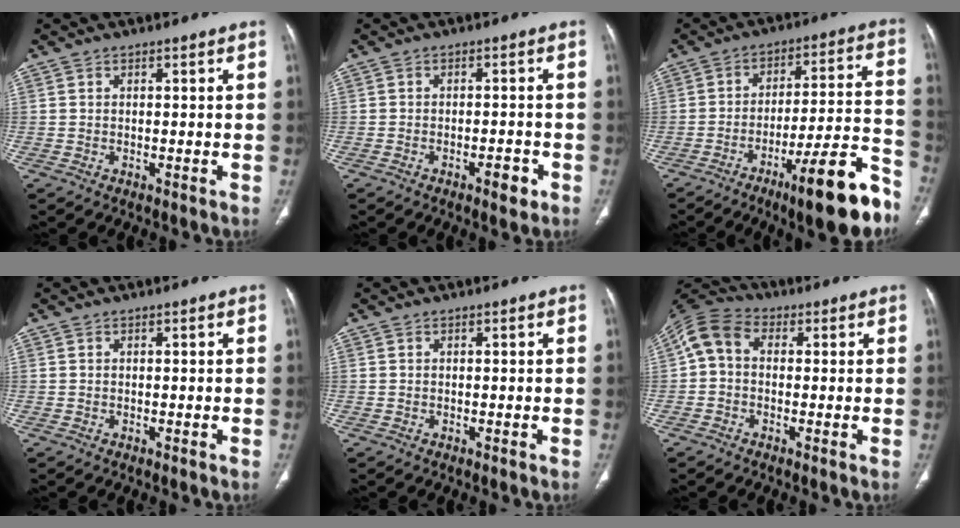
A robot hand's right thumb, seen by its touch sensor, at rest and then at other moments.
{"total": 3.1, "force": [-1.7, 1.2, 2.3], "torque": [-0.028, 0.008, -0.023]}
{"total": 17.6, "force": [-10.7, 2.9, 13.7], "torque": [-0.182, 0.070, -0.161]}
{"total": 0.0}
{"total": 0.0}
{"total": 7.3, "force": [0.4, 5.5, 4.9], "torque": [-0.088, 0.023, -0.009]}